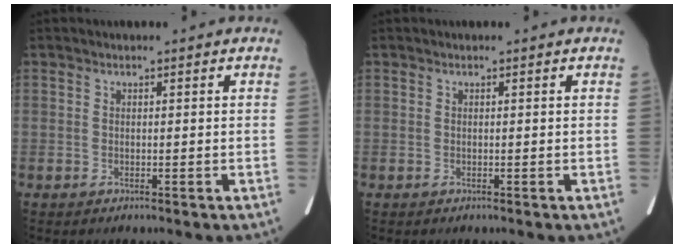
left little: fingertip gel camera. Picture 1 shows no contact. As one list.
[{"total": 0.0}]